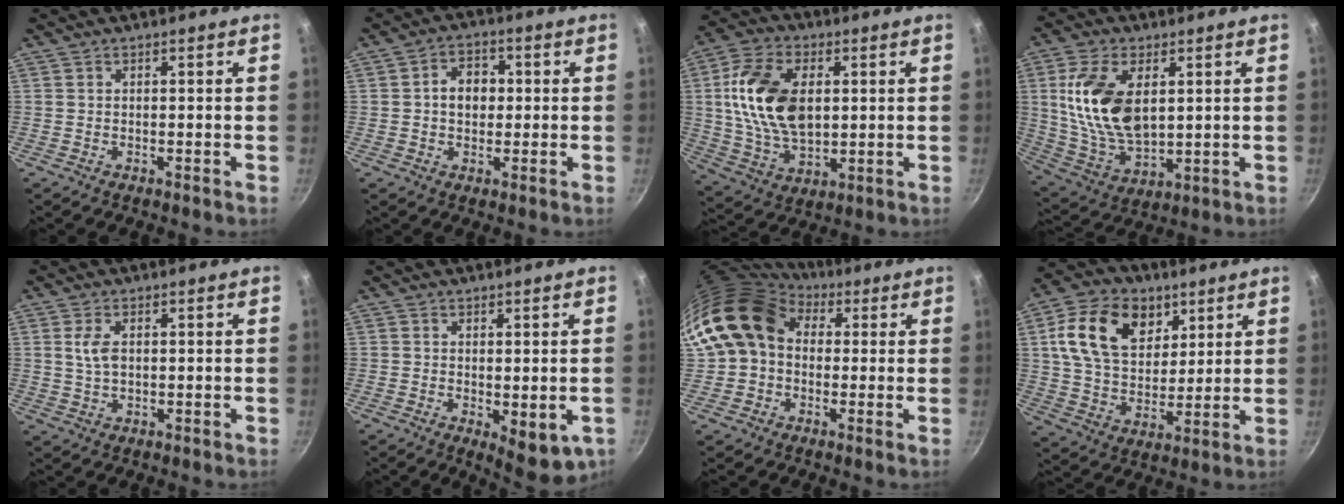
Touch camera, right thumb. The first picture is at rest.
{"total": 6.2, "force": [0.4, 4.7, 4.0], "torque": [-0.033, 0.013, 0.000]}
{"total": 18.0, "force": [2.7, 11.2, 13.8], "torque": [-0.244, -0.005, 0.050]}
{"total": 16.5, "force": [3.6, 9.5, 13.0], "torque": [-0.238, -0.019, 0.080]}
{"total": 4.1, "force": [0.8, 2.4, 3.2], "torque": [-0.059, 0.001, 0.015]}
{"total": 7.3, "force": [-1.5, 3.1, 6.4], "torque": [-0.075, -0.007, -0.008]}
{"total": 13.6, "force": [2.6, 10.9, 7.7], "torque": [-0.112, 0.024, 0.030]}
{"total": 17.5, "force": [6.9, 12.2, 10.5], "torque": [-0.162, -0.017, 0.117]}